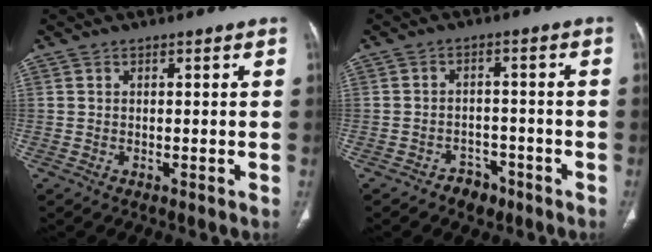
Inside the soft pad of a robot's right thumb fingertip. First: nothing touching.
{"total": 4.3, "force": [-2.9, 2.9, 1.2], "torque": [-0.006, 0.026, -0.039]}